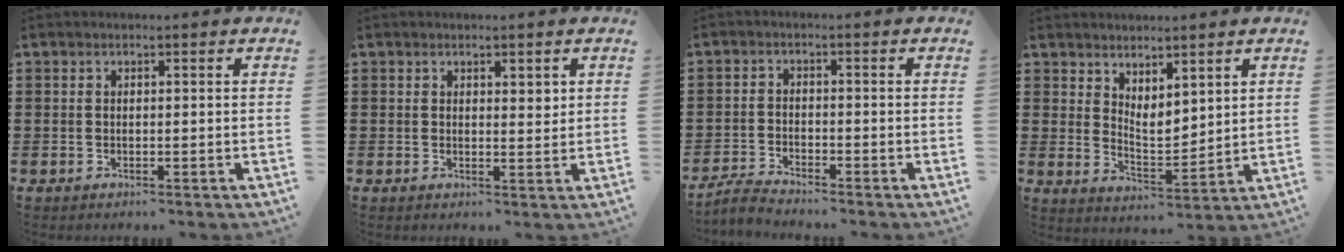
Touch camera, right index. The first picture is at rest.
{"total": 1.7, "force": [1.3, 0.8, 0.7], "torque": [-0.007, 0.001, 0.022]}
{"total": 2.8, "force": [-2.8, 0.0, 0.4], "torque": [-0.016, 0.001, -0.059]}
{"total": 3.7, "force": [3.3, 1.3, 1.0], "torque": [-0.032, -0.011, 0.062]}